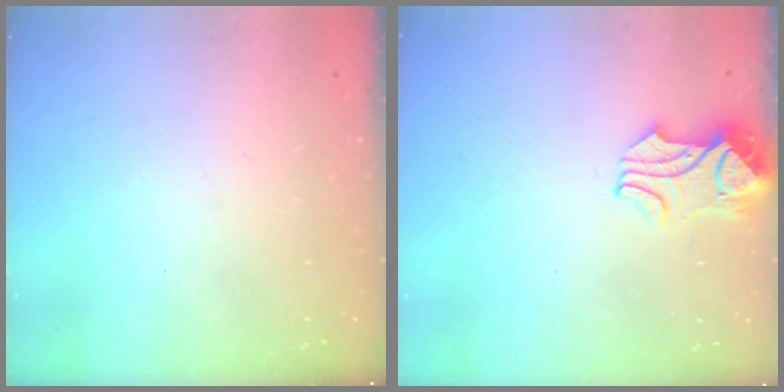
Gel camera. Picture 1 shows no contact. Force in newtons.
{"total": 2.2, "press": 2.1, "slide": 0.6}